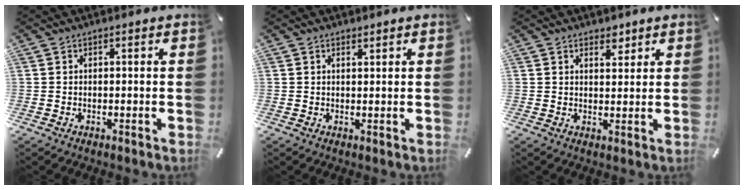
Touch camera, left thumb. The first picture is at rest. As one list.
[{"total": 0.9, "force": [0.8, 0.4, 0.3], "torque": [-0.005, 0.000, 0.015]}, {"total": 2.8, "force": [2.1, 1.7, 0.9], "torque": [0.003, -0.011, 0.033]}]